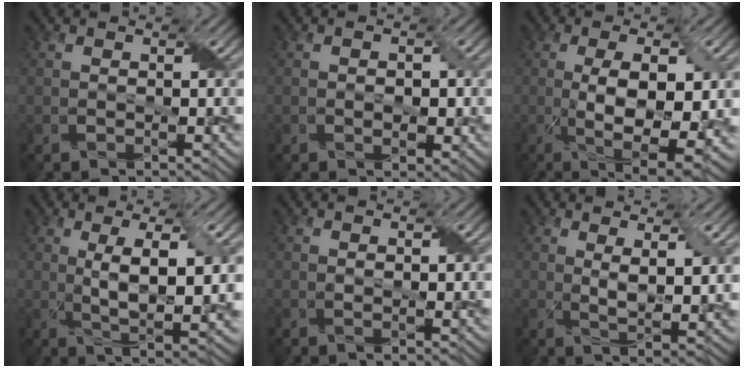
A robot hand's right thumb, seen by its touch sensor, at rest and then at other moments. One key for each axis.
{"total": 2.4, "fx": -0.4, "fy": 1.6, "fz": 1.8, "tx": -0.026, "ty": -0.006, "tz": -0.004}
{"total": 10.6, "fx": -1.6, "fy": 3.8, "fz": 9.7, "tx": -0.162, "ty": -0.006, "tz": -0.016}
{"total": 9.4, "fx": 0.9, "fy": 2.4, "fz": 9.1, "tx": -0.154, "ty": 0.003, "tz": 0.020}
{"total": 0.8, "fx": 0.2, "fy": 0.3, "fz": 0.7, "tx": -0.015, "ty": 0.001, "tz": 0.004}
{"total": 4.9, "fx": 1.7, "fy": 1.1, "fz": 4.4, "tx": -0.087, "ty": -0.006, "tz": 0.034}